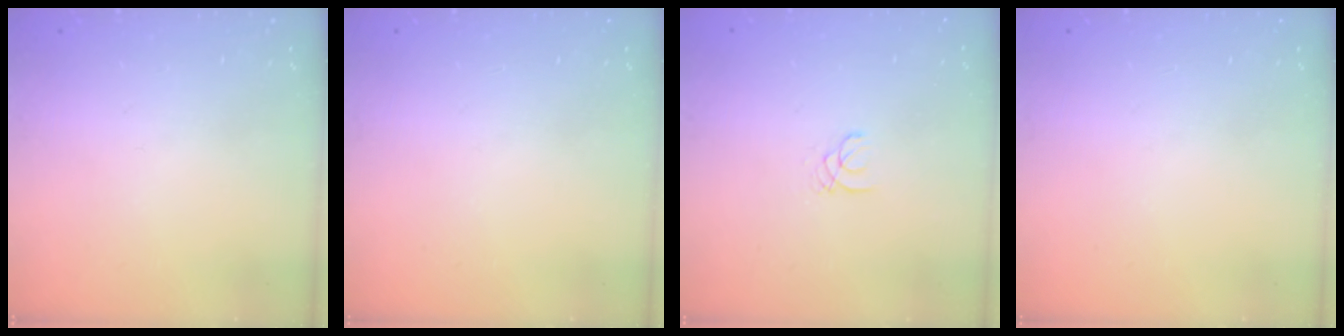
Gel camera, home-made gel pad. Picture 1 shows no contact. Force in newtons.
{"total": 0.0}
{"total": 1.0, "press": 1.0, "slide": 0.1}
{"total": 0.0}